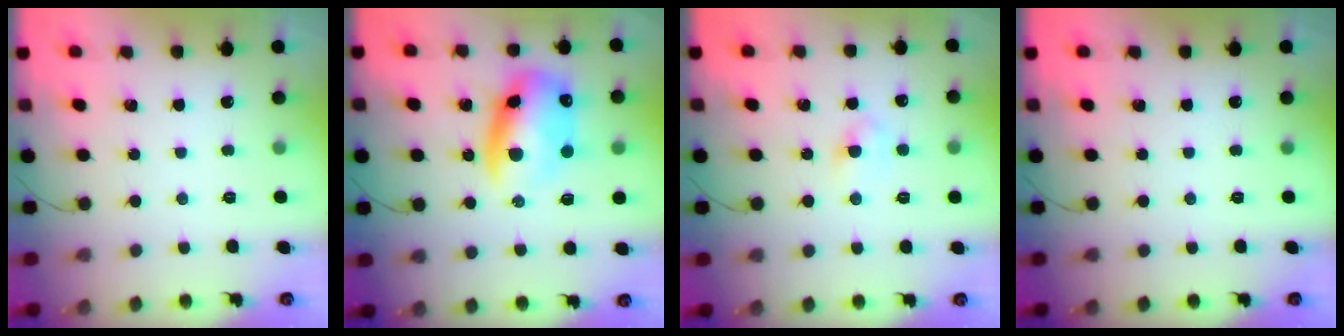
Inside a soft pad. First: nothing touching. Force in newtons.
{"total": 13.1, "press": 12.7, "slide": 3.2}
{"total": 3.7, "press": 3.5, "slide": 1.3}
{"total": 0.0}